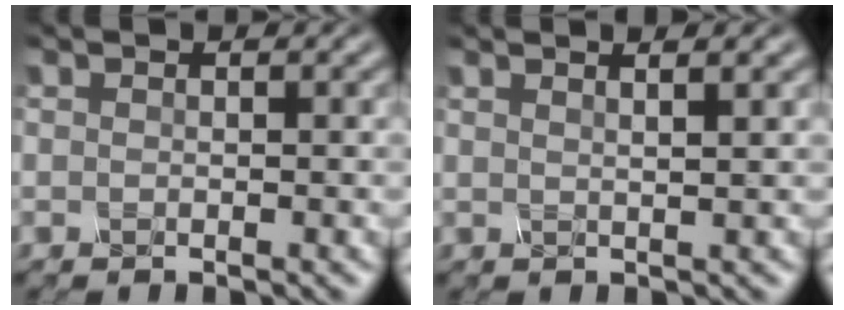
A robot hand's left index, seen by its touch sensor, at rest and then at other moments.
{"total": 3.8, "force": [2.2, 1.5, 2.7], "torque": [-0.006, 0.026, -0.005]}